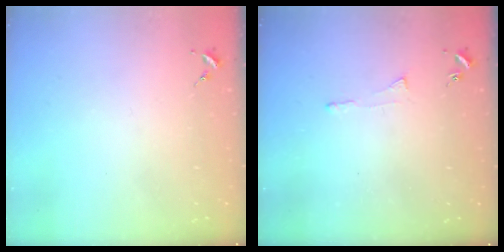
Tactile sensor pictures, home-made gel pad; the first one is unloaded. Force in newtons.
{"total": 3.0, "press": 2.9, "slide": 0.5}